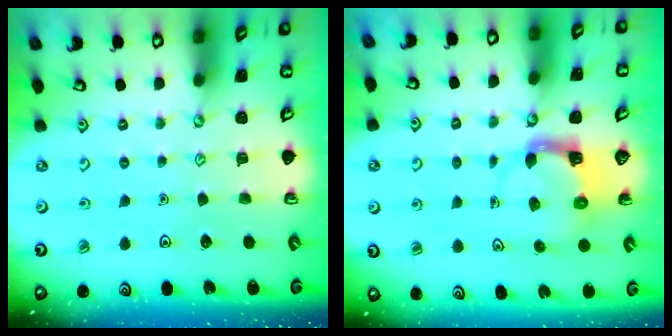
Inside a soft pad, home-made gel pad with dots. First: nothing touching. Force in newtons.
{"total": 3.4, "press": 3.4, "slide": 0.5}